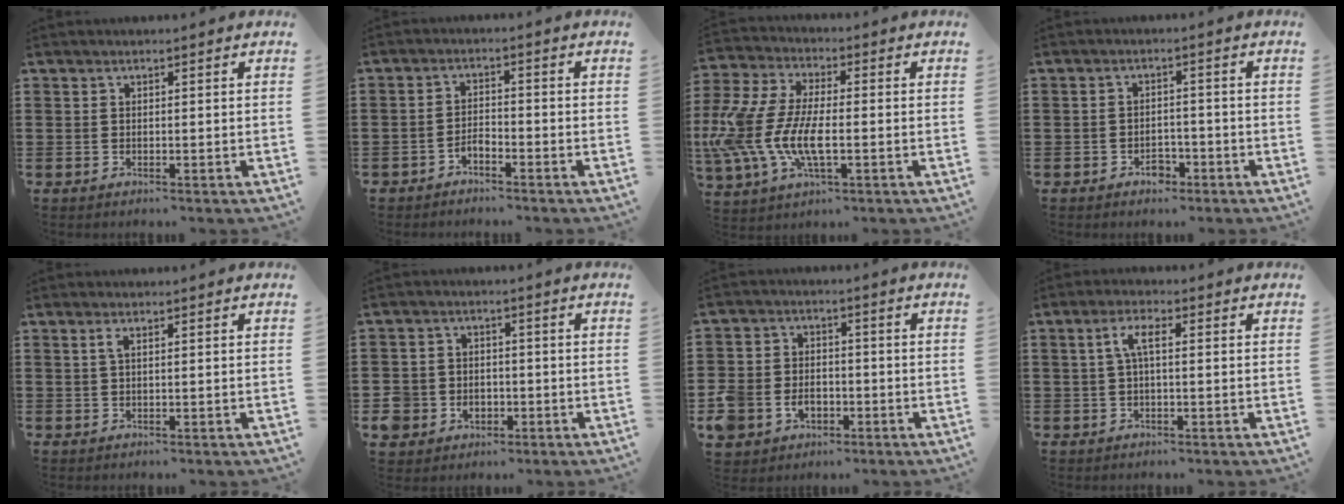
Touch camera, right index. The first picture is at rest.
{"total": 2.0, "force": [-1.9, 0.4, 0.5], "torque": [-0.015, 0.004, -0.039]}
{"total": 11.3, "force": [-2.3, 5.4, 9.7], "torque": [-0.249, -0.021, -0.048]}
{"total": 2.6, "force": [-1.9, 1.4, 1.2], "torque": [-0.025, 0.000, -0.037]}
{"total": 1.2, "force": [0.3, 0.2, 1.1], "torque": [-0.024, 0.002, 0.005]}
{"total": 4.7, "force": [-1.6, 4.3, 1.1], "torque": [-0.054, 0.002, -0.036]}
{"total": 5.9, "force": [-2.3, 4.8, 2.4], "torque": [-0.084, 0.006, -0.049]}
{"total": 3.8, "force": [0.3, 1.1, 3.6], "torque": [-0.084, 0.003, -0.003]}